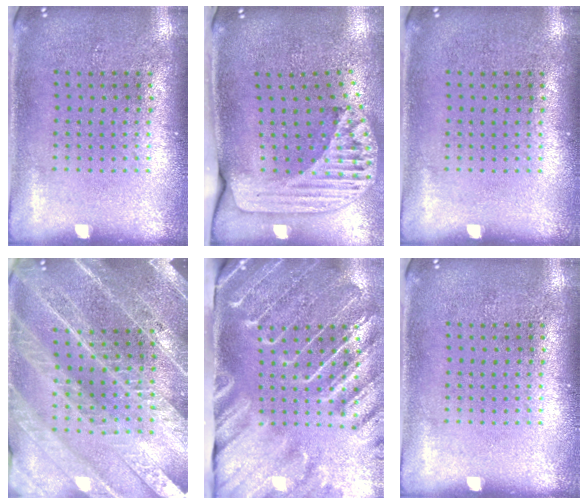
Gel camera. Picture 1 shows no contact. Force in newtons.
{"total": 2.4, "press": 1.7, "slide": 1.6}
{"total": 0.0}
{"total": 4.3, "press": 3.8, "slide": 1.9}
{"total": 4.2, "press": 3.4, "slide": 2.4}
{"total": 0.0}